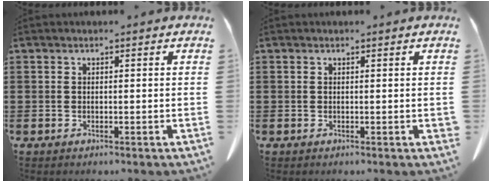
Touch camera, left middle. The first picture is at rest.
{"total": 0.0}